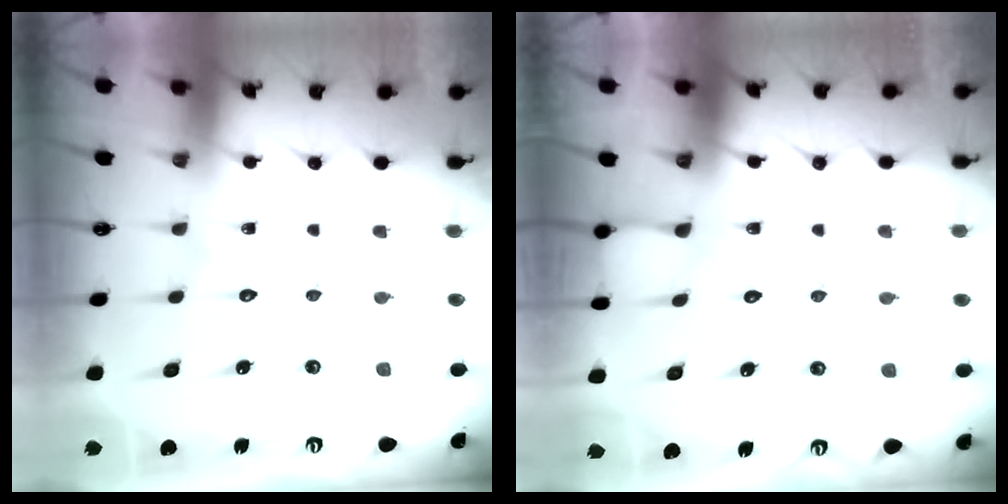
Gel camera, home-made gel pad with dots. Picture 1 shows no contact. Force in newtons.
{"total": 4.4, "press": 4.3, "slide": 0.5}